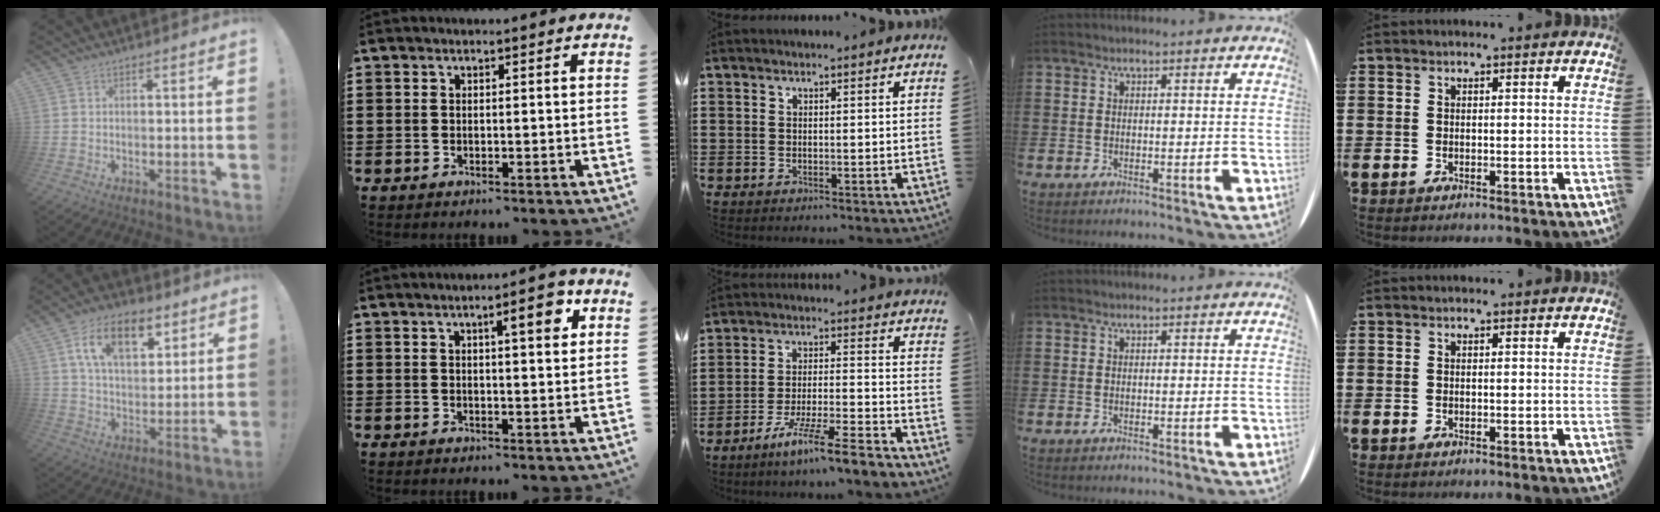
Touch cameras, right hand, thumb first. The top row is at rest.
{"thumb": {"total": 15.6, "force": [7.2, 8.7, 10.7], "torque": [-0.171, -0.012, 0.126]}, "index": {"total": 4.8, "force": [2.1, 1.0, 4.2], "torque": [-0.055, -0.004, 0.025]}, "middle": {"total": 8.5, "force": [-7.2, -0.5, 4.5], "torque": [-0.086, -0.004, -0.139]}}